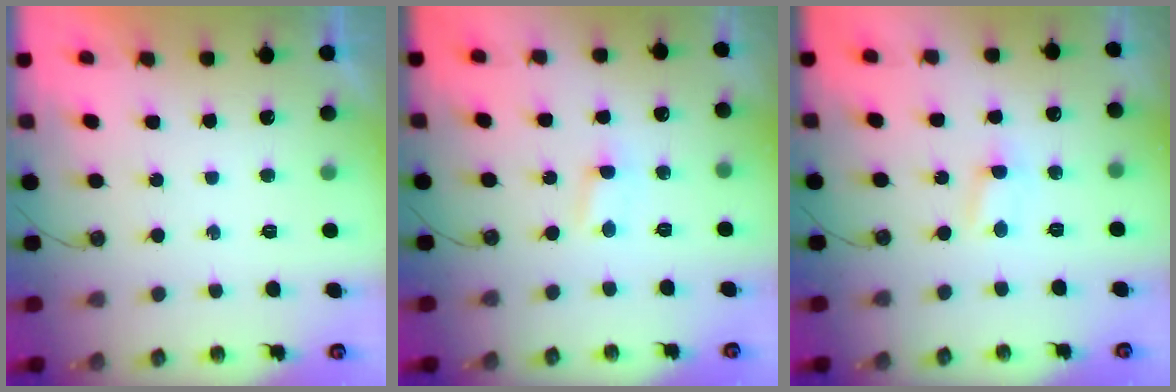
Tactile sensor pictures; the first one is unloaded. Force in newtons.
{"total": 1.3, "press": 1.3, "slide": 0.2}
{"total": 1.9, "press": 1.9, "slide": 0.2}